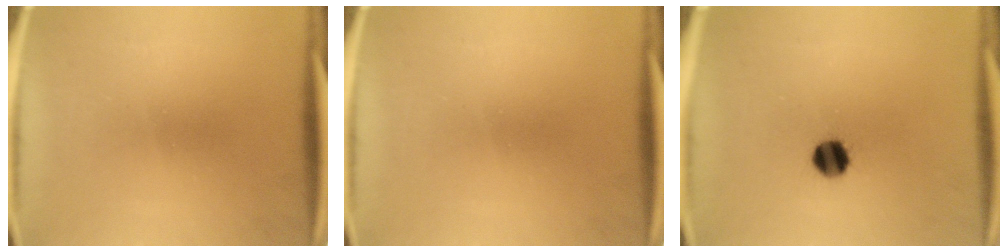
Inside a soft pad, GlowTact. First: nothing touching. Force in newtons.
{"total": 0.0}
{"total": 6.0}